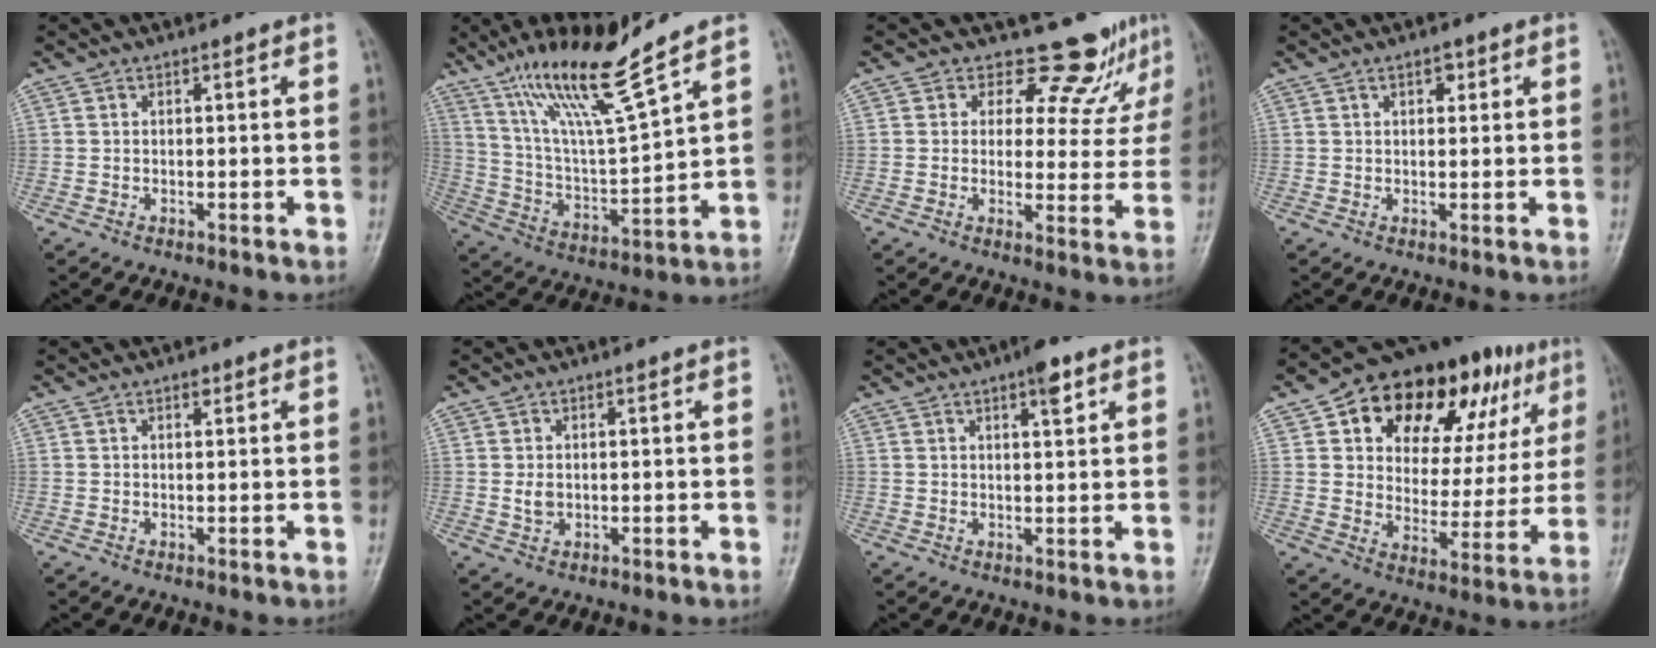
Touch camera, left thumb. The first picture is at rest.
{"total": 16.0, "force": [11.5, 1.2, 11.0], "torque": [-0.193, -0.062, 0.220]}
{"total": 10.6, "force": [9.0, 4.9, 2.8], "torque": [0.010, -0.065, 0.101]}
{"total": 2.2, "force": [1.2, 1.3, 1.4], "torque": [-0.009, -0.003, 0.016]}
{"total": 1.2, "force": [0.7, 0.6, 0.7], "torque": [-0.004, -0.002, 0.009]}
{"total": 2.2, "force": [0.2, 1.7, 1.4], "torque": [-0.017, -0.002, 0.007]}
{"total": 3.9, "force": [2.3, 1.1, 3.0], "torque": [-0.039, -0.007, 0.032]}
{"total": 25.7, "force": [12.4, 14.5, 17.3], "torque": [-0.205, 0.004, 0.190]}